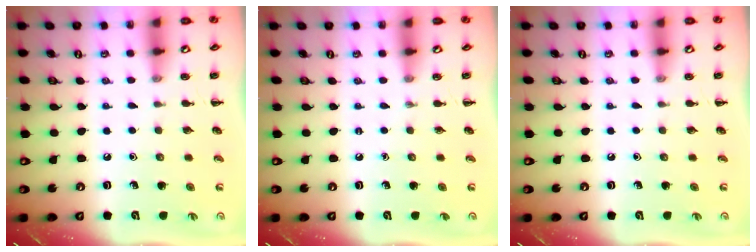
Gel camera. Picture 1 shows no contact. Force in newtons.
{"total": 0.0}
{"total": 0.0}